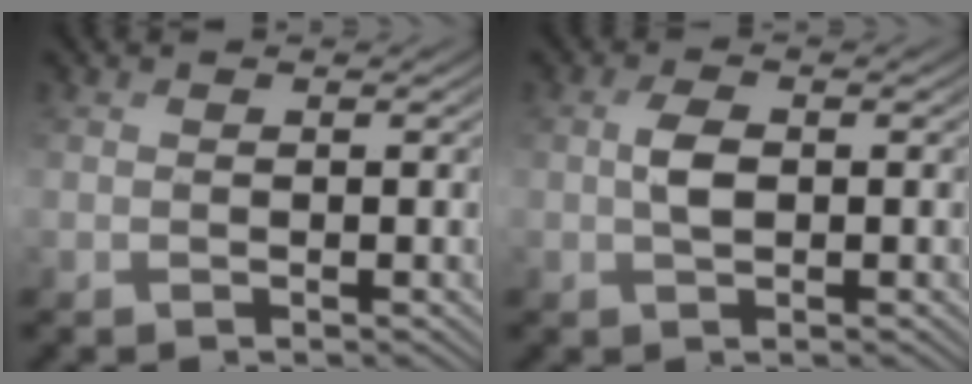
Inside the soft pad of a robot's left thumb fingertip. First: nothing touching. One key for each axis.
{"total": 2.5, "fx": 0.0, "fy": 1.3, "fz": 2.2, "tx": -0.047, "ty": 0.002, "tz": -0.001}